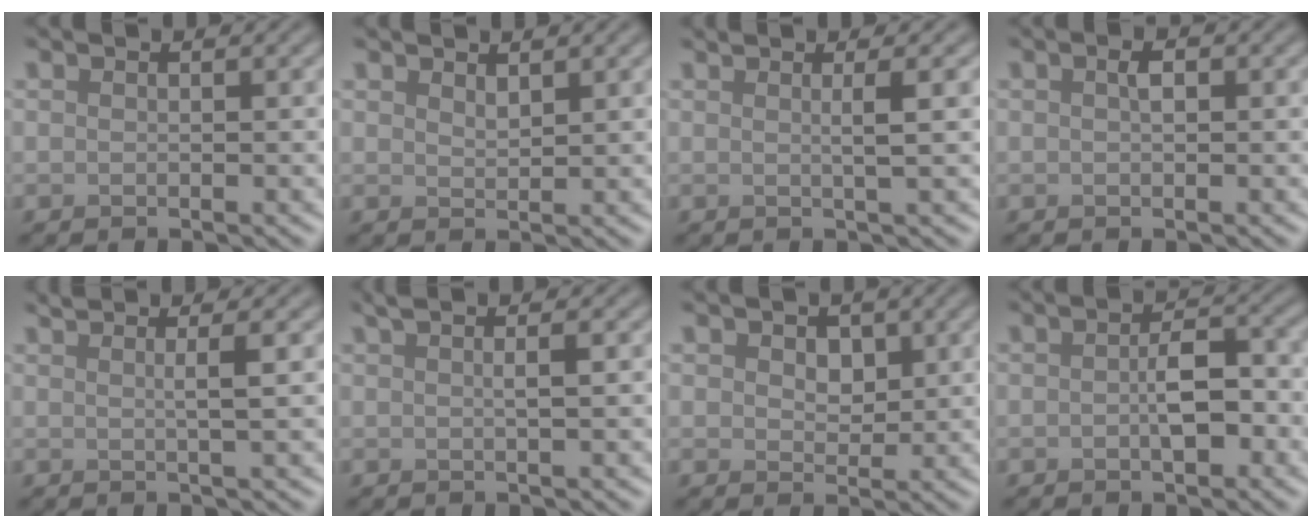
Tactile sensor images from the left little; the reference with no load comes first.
{"total": 1.0, "force": [1.0, 0.2, 0.2], "torque": [-0.008, -0.001, 0.021]}
{"total": 2.2, "force": [0.5, 0.6, 2.1], "torque": [-0.033, 0.008, -0.003]}
{"total": 0.8, "force": [0.2, 0.4, 0.6], "torque": [-0.010, 0.002, 0.004]}
{"total": 2.2, "force": [0.8, 0.6, 2.0], "torque": [-0.032, 0.008, 0.001]}
{"total": 2.2, "force": [0.7, 0.6, 2.0], "torque": [-0.028, 0.002, 0.005]}
{"total": 2.1, "force": [0.9, 1.5, 1.1], "torque": [-0.021, -0.003, 0.009]}
{"total": 3.2, "force": [-0.7, 1.5, 2.8], "torque": [-0.046, 0.002, -0.013]}